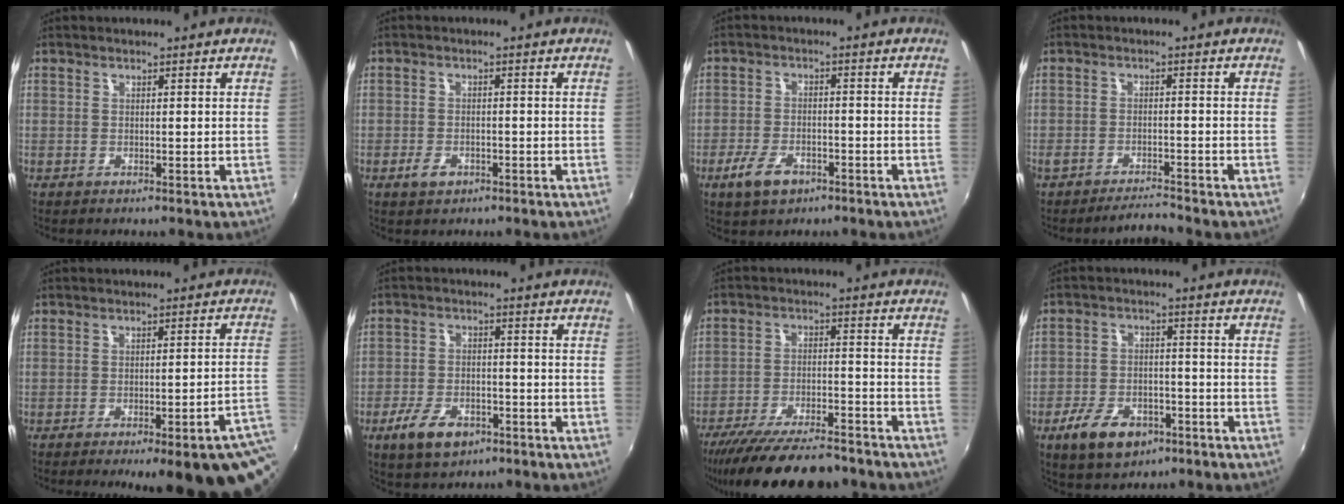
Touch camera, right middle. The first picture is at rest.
{"total": 3.0, "force": [-1.7, 1.8, 1.6], "torque": [-0.034, -0.002, -0.029]}
{"total": 6.3, "force": [-3.8, 3.2, 3.9], "torque": [-0.097, -0.005, -0.066]}
{"total": 3.8, "force": [-3.7, 0.0, 0.8], "torque": [-0.034, -0.005, -0.069]}
{"total": 19.2, "force": [-13.2, 3.9, 13.4], "torque": [-0.138, -0.016, -0.153]}
{"total": 8.0, "force": [-4.7, 4.2, 4.8], "torque": [-0.119, -0.004, -0.079]}
{"total": 18.2, "force": [-15.4, 4.2, 8.8], "torque": [-0.174, -0.029, -0.234]}
{"total": 10.1, "force": [-5.9, 5.7, 5.8], "torque": [-0.136, -0.001, -0.095]}